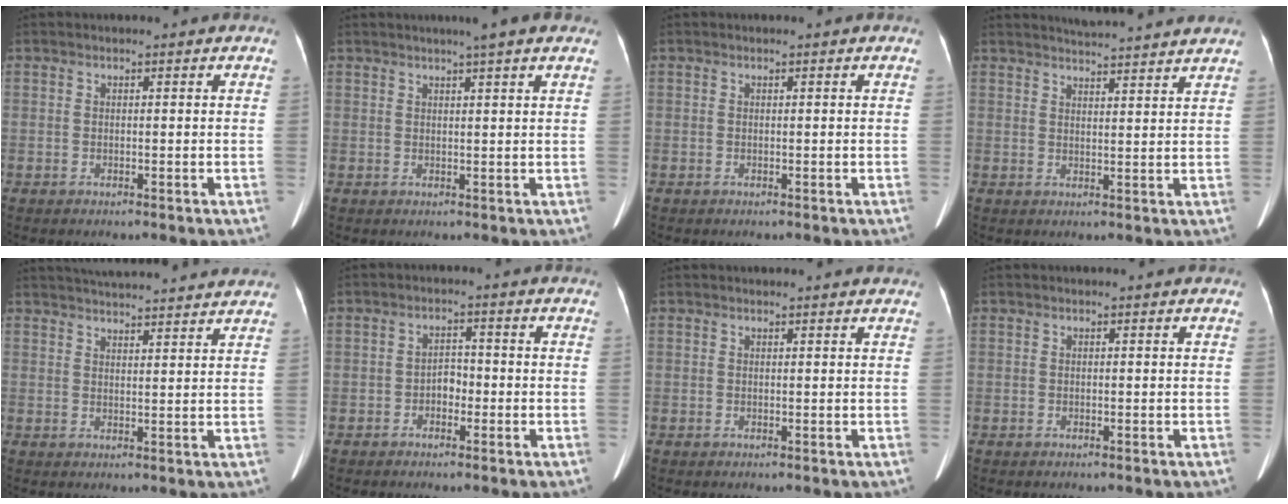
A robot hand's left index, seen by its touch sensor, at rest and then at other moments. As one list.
[{"total": 4.3, "force": [3.3, -0.3, 2.8], "torque": [-0.038, 0.016, 0.043]}, {"total": 0.0}, {"total": 10.2, "force": [9.6, 0.0, 3.4], "torque": [-0.053, 0.017, 0.120]}, {"total": 15.4, "force": [14.4, 1.1, 5.3], "torque": [-0.083, 0.032, 0.192]}, {"total": 2.4, "force": [-1.0, 1.6, 1.5], "torque": [-0.020, 0.011, -0.022]}, {"total": 1.5, "force": [1.4, 0.2, 0.4], "torque": [-0.005, 0.016, 0.017]}, {"total": 0.0}]